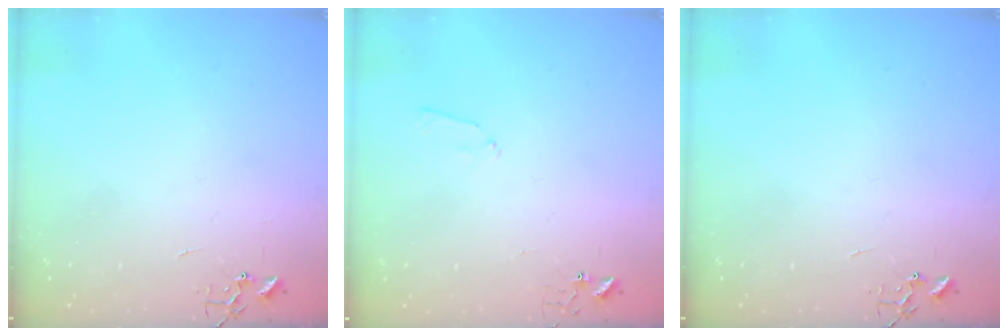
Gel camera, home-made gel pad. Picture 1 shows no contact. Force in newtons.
{"total": 5.0, "press": 5.0, "slide": 0.7}
{"total": 0.0}